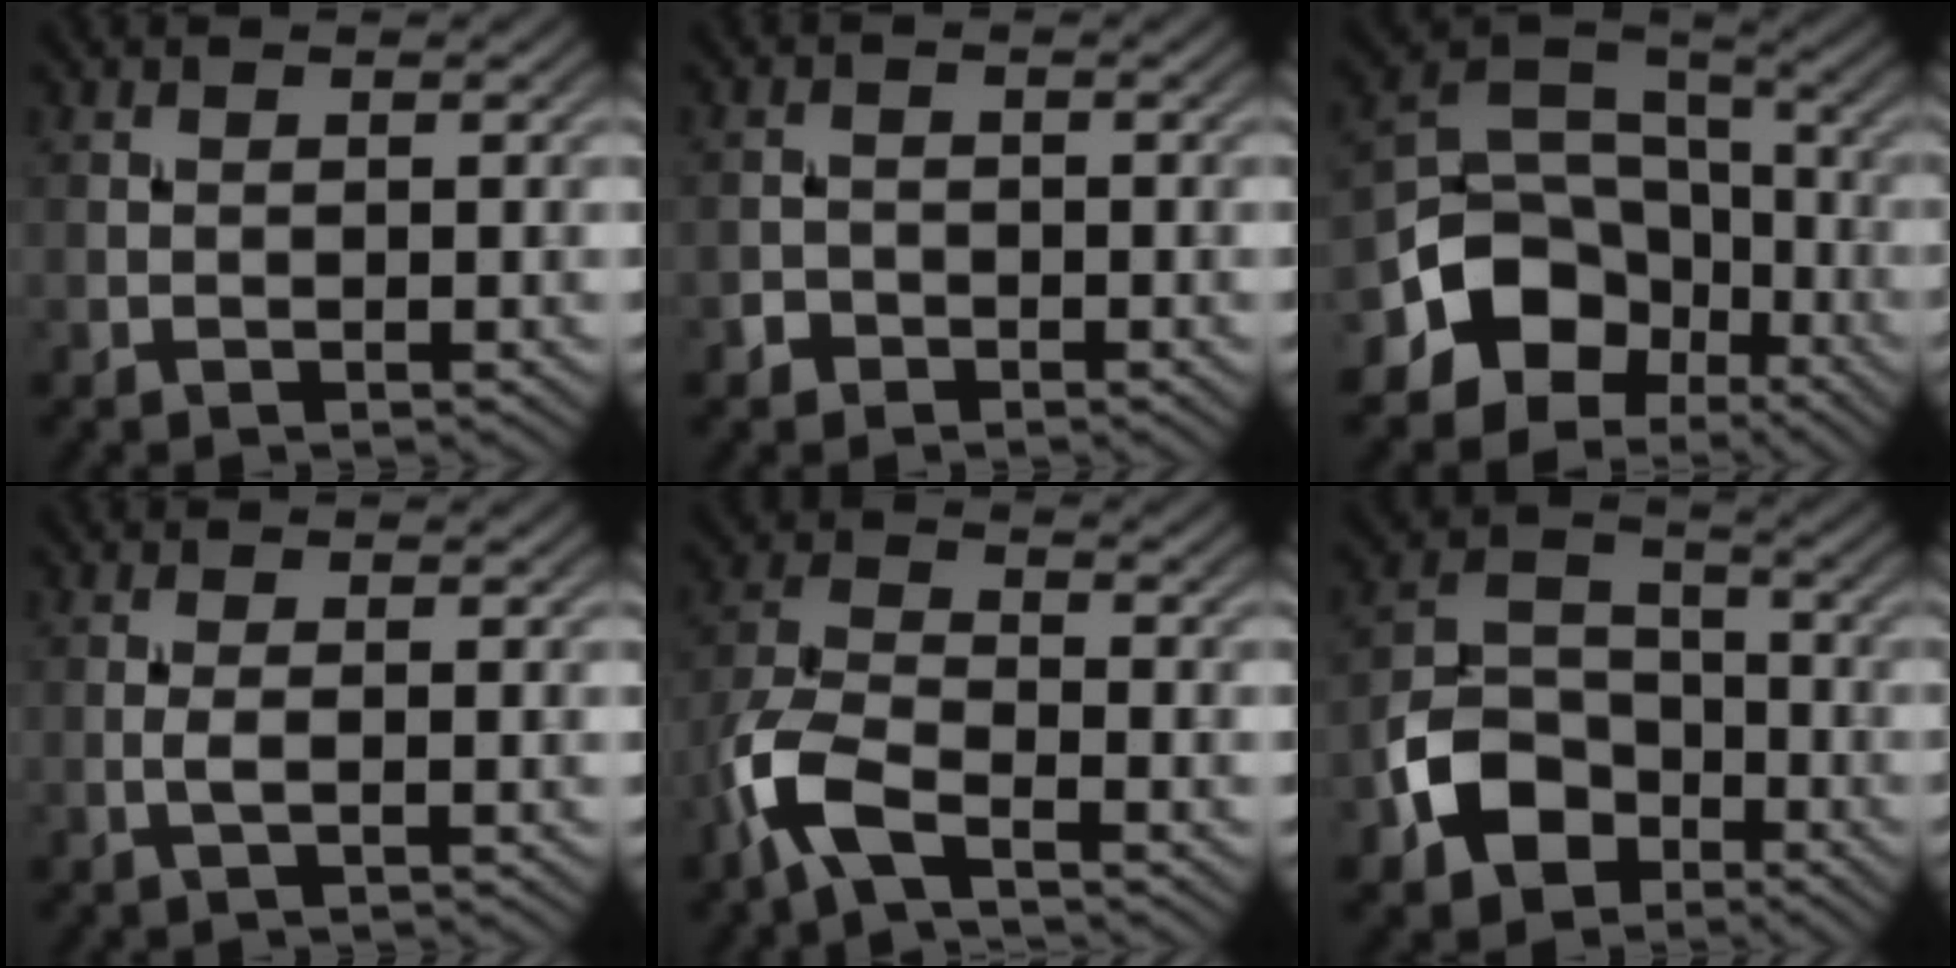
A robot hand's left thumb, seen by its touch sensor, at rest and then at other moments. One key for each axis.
{"total": 1.6, "fx": -1.1, "fy": 1.1, "fz": 0.3, "tx": 0.000, "ty": 0.002, "tz": -0.023}
{"total": 12.8, "fx": -5.8, "fy": 9.4, "fz": 6.4, "tx": -0.141, "ty": -0.025, "tz": -0.110}
{"total": 1.4, "fx": -0.3, "fy": 0.2, "fz": 1.3, "tx": -0.031, "ty": 0.001, "tz": -0.009}
{"total": 7.1, "fx": -4.4, "fy": 2.5, "fz": 5.0, "tx": -0.117, "ty": -0.004, "tz": -0.108}
{"total": 9.1, "fx": -4.8, "fy": 6.4, "fz": 4.3, "tx": -0.094, "ty": -0.005, "tz": -0.111}